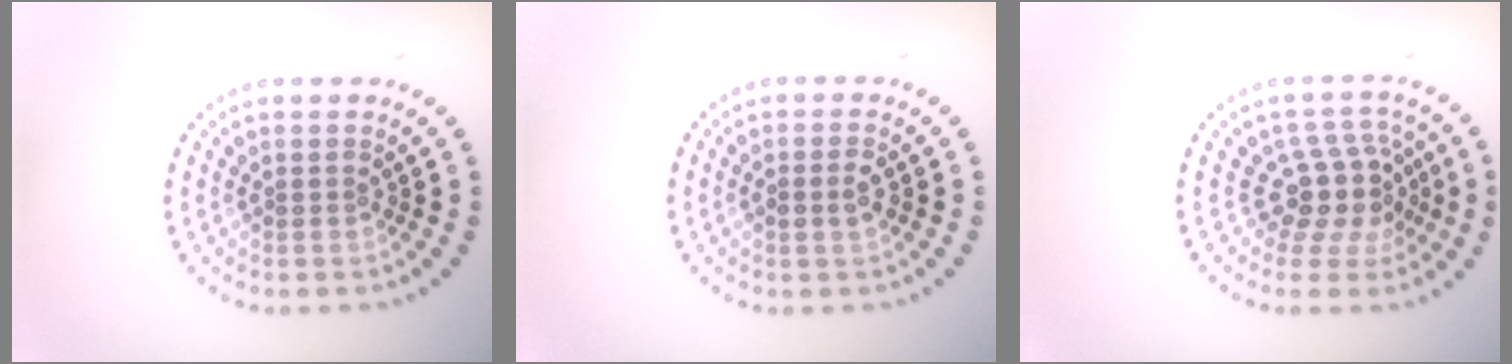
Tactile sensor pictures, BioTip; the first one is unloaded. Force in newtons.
{"total": 1.5, "press": 1.4, "slide": 0.3}
{"total": 4.1, "press": 3.1, "slide": 2.6}